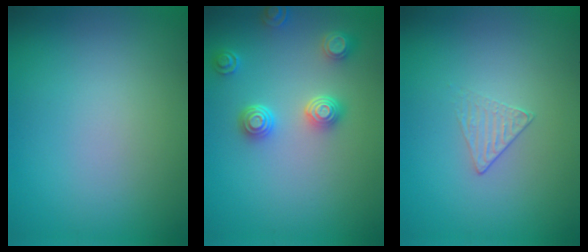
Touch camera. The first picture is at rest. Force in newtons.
{"total": 3.8, "press": 3.2, "slide": 2.1}
{"total": 1.1, "press": 0.5, "slide": 1.0}